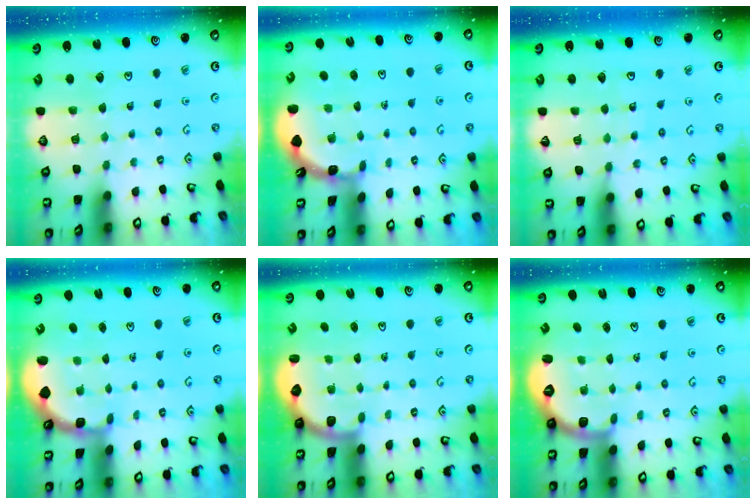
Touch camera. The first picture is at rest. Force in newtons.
{"total": 1.6, "press": 1.5, "slide": 0.3}
{"total": 6.2, "press": 6.2, "slide": 0.8}
{"total": 1.8, "press": 1.7, "slide": 0.5}
{"total": 2.4, "press": 2.1, "slide": 1.3}
{"total": 2.7, "press": 1.6, "slide": 2.1}